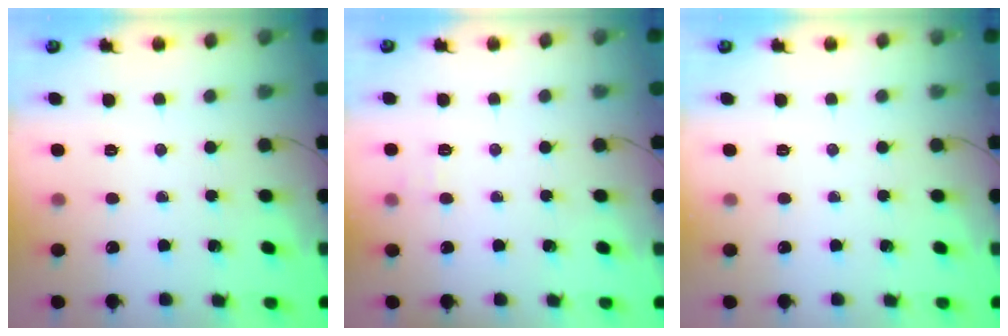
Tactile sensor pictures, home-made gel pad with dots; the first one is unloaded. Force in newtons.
{"total": 4.1, "press": 3.9, "slide": 1.2}
{"total": 0.0}